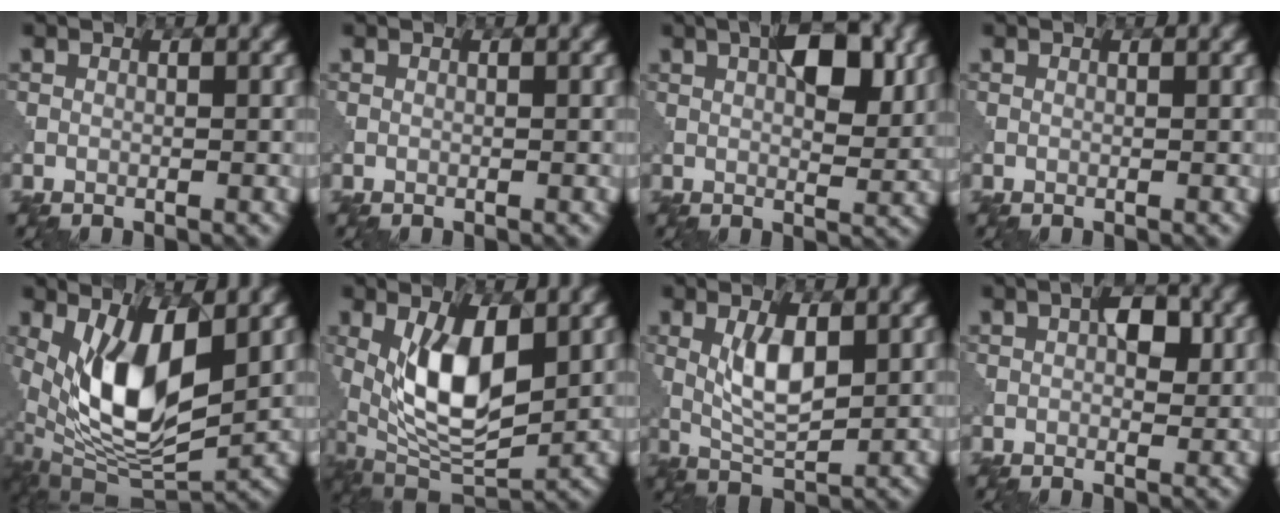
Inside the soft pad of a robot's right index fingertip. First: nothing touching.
{"total": 0.0}
{"total": 5.9, "force": [2.3, 2.4, 4.9], "torque": [-0.067, 0.001, 0.037]}
{"total": 0.0}
{"total": 9.9, "force": [1.7, 4.5, 8.6], "torque": [-0.172, -0.021, 0.036]}
{"total": 8.8, "force": [1.9, 4.1, 7.5], "torque": [-0.147, -0.008, 0.036]}
{"total": 4.3, "force": [1.3, 1.7, 3.8], "torque": [-0.078, -0.003, 0.030]}
{"total": 3.3, "force": [1.1, 1.8, 2.6], "torque": [-0.035, 0.001, 0.018]}